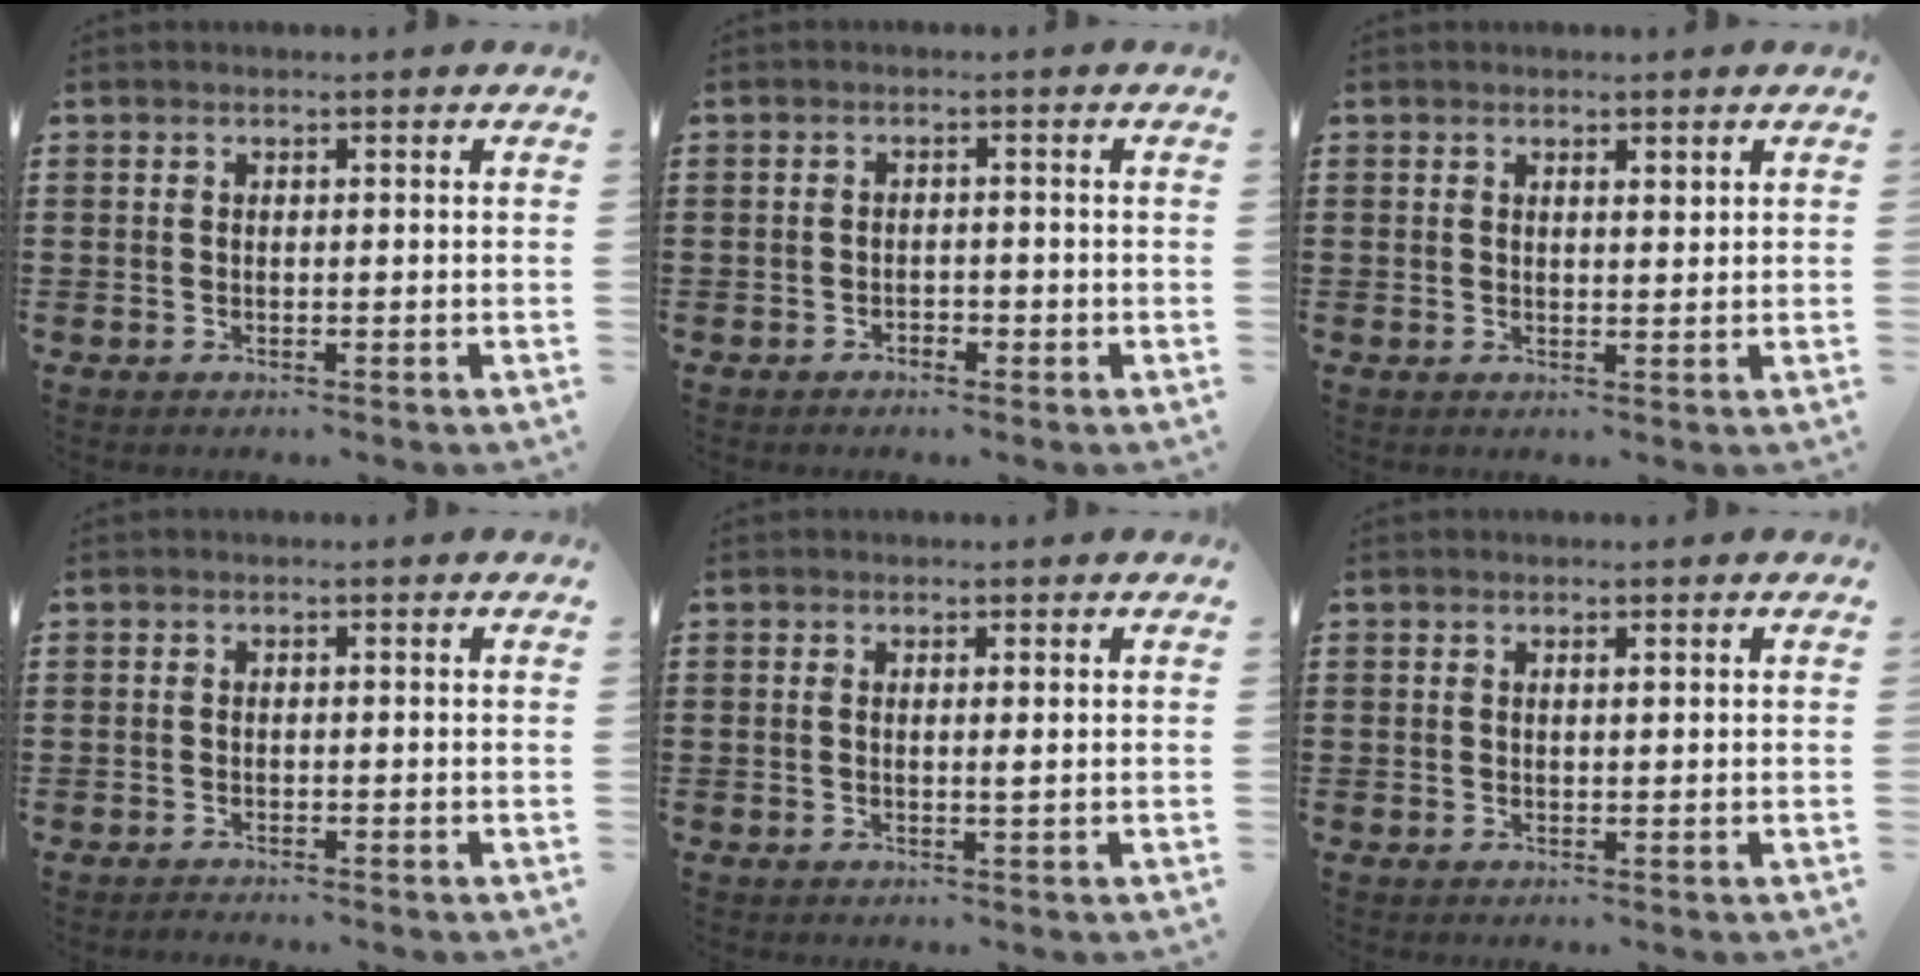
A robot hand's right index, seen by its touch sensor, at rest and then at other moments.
{"total": 1.2, "force": [-1.0, 0.4, 0.3], "torque": [-0.011, -0.001, -0.022]}
{"total": 1.0, "force": [0.7, 0.3, 0.7], "torque": [-0.015, 0.001, 0.012]}
{"total": 0.7, "force": [-0.7, 0.0, 0.1], "torque": [-0.003, -0.002, -0.013]}
{"total": 1.1, "force": [0.1, -0.2, 1.1], "torque": [-0.020, -0.005, 0.001]}
{"total": 0.7, "force": [0.2, 0.2, 0.6], "torque": [-0.013, 0.000, 0.005]}